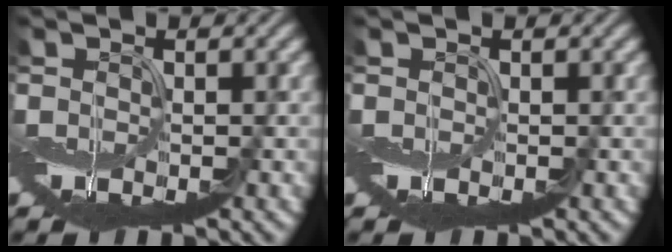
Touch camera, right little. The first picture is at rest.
{"total": 0.0}